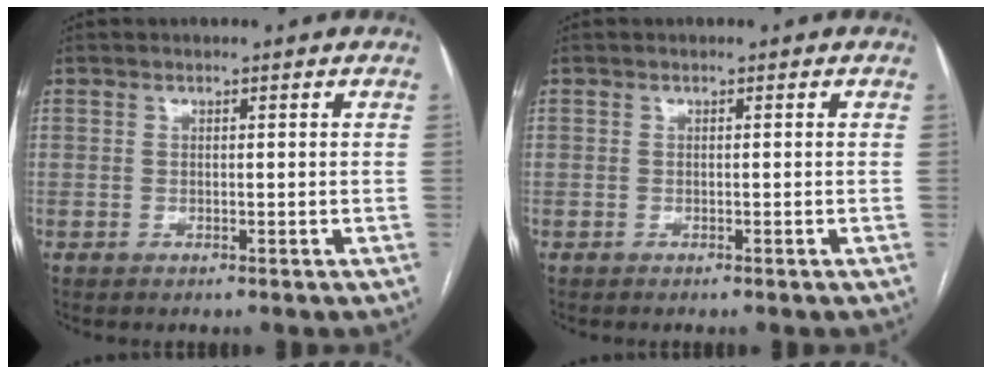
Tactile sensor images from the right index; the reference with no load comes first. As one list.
[{"total": 0.0}]